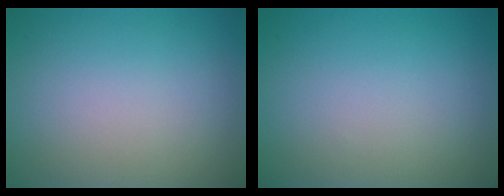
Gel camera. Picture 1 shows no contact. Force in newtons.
{"total": 0.0}